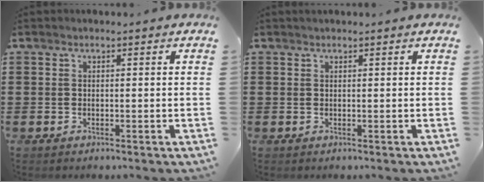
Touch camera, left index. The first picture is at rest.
{"total": 0.0}